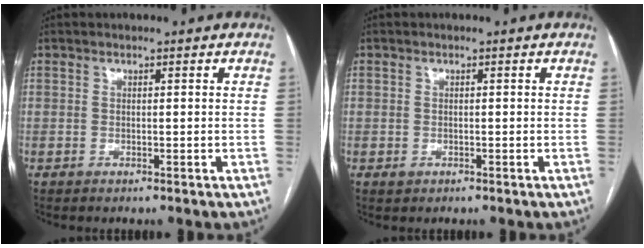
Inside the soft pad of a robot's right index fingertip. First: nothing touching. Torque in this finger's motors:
{"motor_torque": [-0.48, -0.08, -1.04, -0.21]}